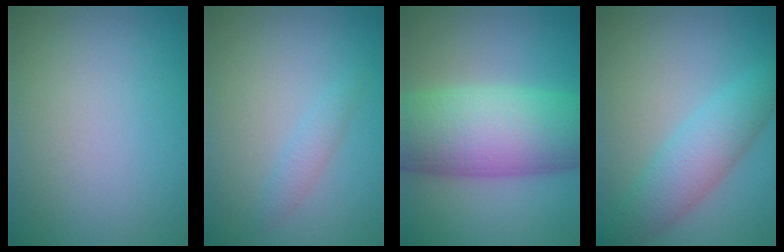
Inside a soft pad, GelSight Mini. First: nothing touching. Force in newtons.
{"total": 1.3, "press": 1.3, "slide": 0.0}
{"total": 11.4, "press": 11.4, "slide": 0.4}
{"total": 4.4, "press": 4.4, "slide": 0.1}